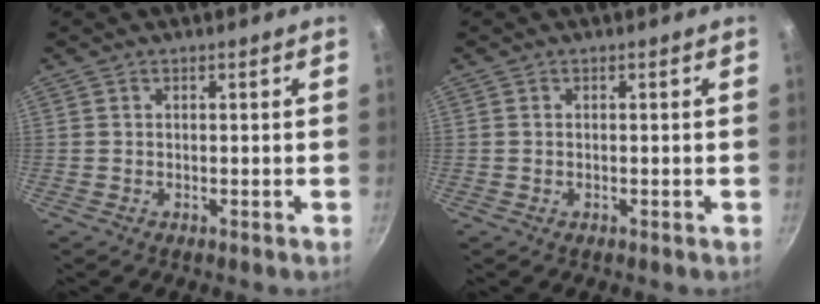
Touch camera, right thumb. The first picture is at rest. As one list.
[{"total": 0.0}]